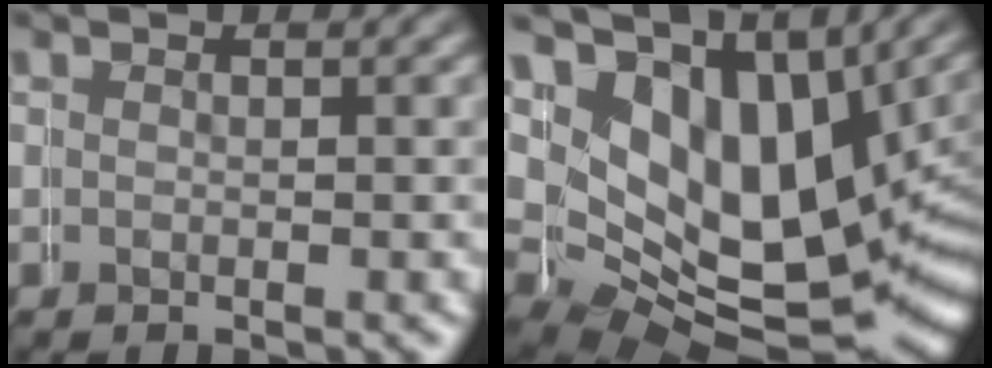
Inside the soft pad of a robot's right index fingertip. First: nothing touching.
{"total": 15.7, "force": [1.0, 11.6, 10.5], "torque": [-0.192, -0.052, 0.033]}